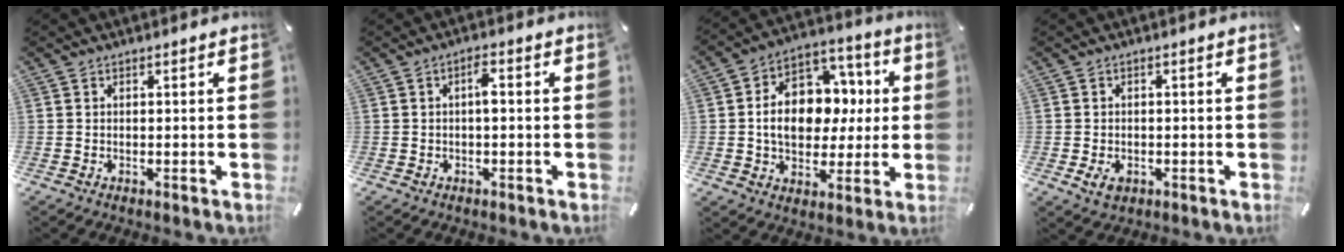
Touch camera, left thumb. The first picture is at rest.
{"total": 3.1, "force": [-0.1, 1.1, 2.9], "torque": [-0.056, 0.011, -0.005]}
{"total": 14.0, "force": [-0.5, 11.3, 8.3], "torque": [-0.149, 0.012, -0.005]}
{"total": 3.2, "force": [-1.2, 2.3, 1.8], "torque": [-0.038, 0.004, -0.023]}